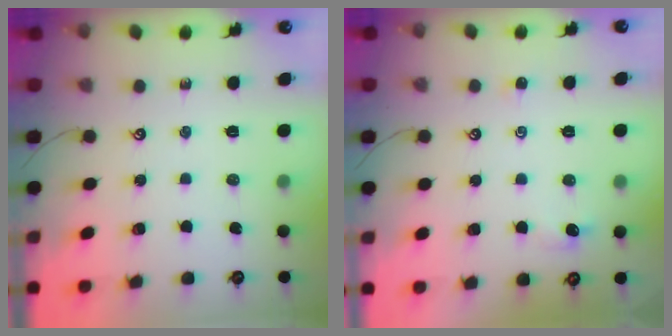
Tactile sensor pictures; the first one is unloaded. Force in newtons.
{"total": 0.0}